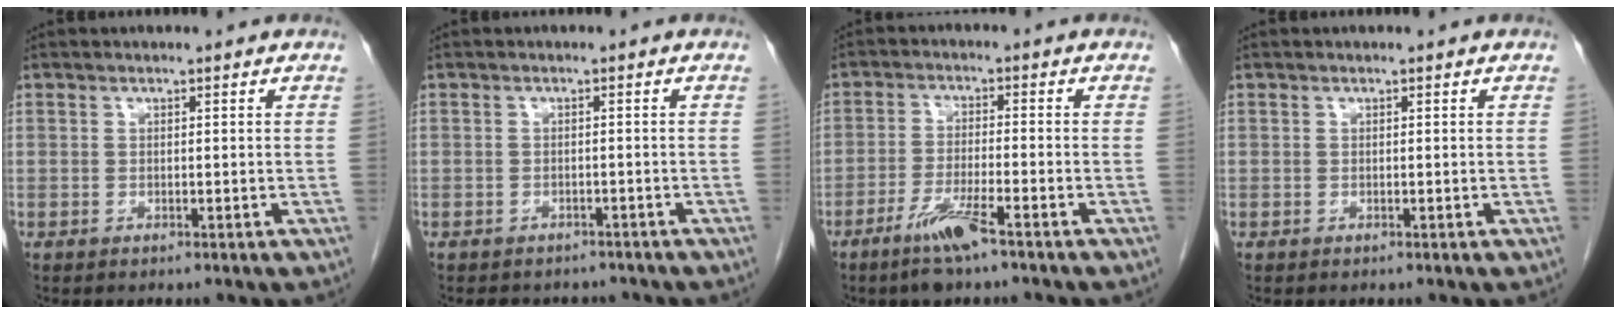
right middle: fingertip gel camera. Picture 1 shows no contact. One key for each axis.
{"total": 4.7, "fx": -4.2, "fy": 2.0, "fz": 0.6, "tx": -0.013, "ty": 0.003, "tz": -0.048}
{"total": 5.9, "fx": -4.0, "fy": 0.3, "fz": 4.4, "tx": -0.091, "ty": -0.010, "tz": -0.076}
{"total": 0.0}